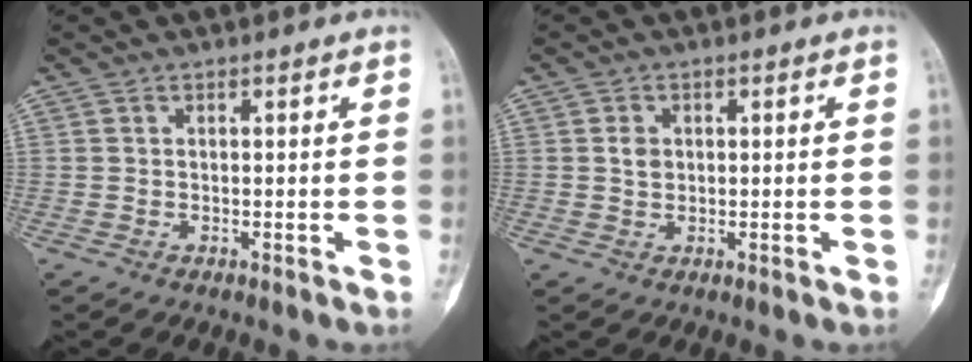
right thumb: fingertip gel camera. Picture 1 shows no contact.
{"total": 2.2, "force": [0.4, 1.8, 1.2], "torque": [-0.014, 0.001, 0.008]}